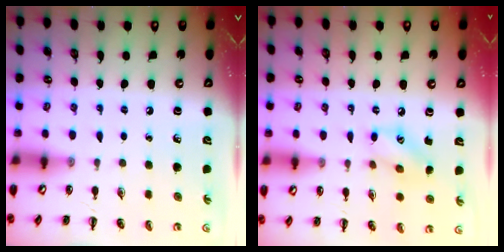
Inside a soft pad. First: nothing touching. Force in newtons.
{"total": 8.0, "press": 8.0, "slide": 0.3}